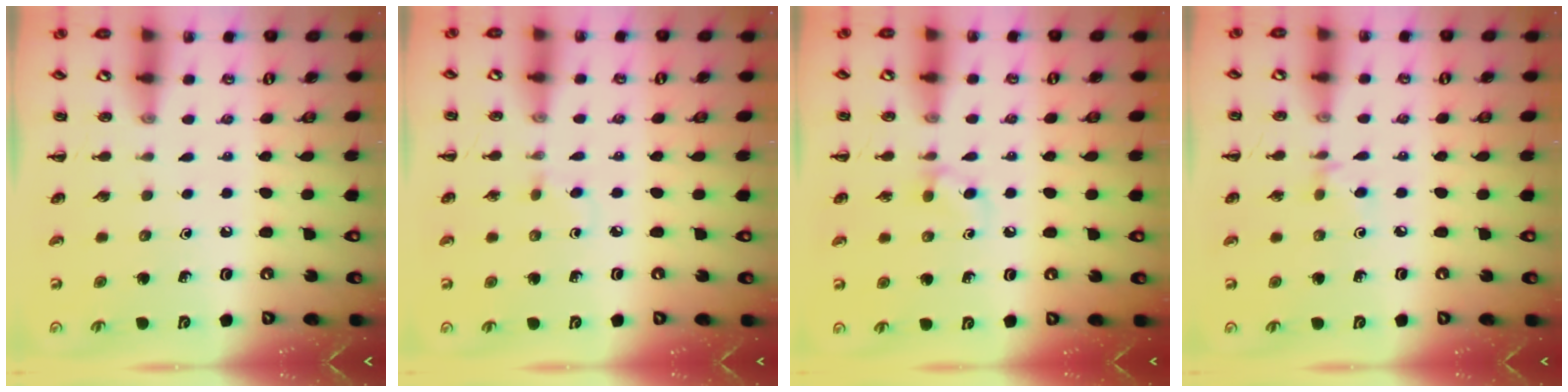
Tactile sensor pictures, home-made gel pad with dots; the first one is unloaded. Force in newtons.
{"total": 2.3, "press": 2.1, "slide": 1.0}
{"total": 4.3, "press": 3.9, "slide": 1.6}
{"total": 3.4, "press": 3.2, "slide": 1.2}